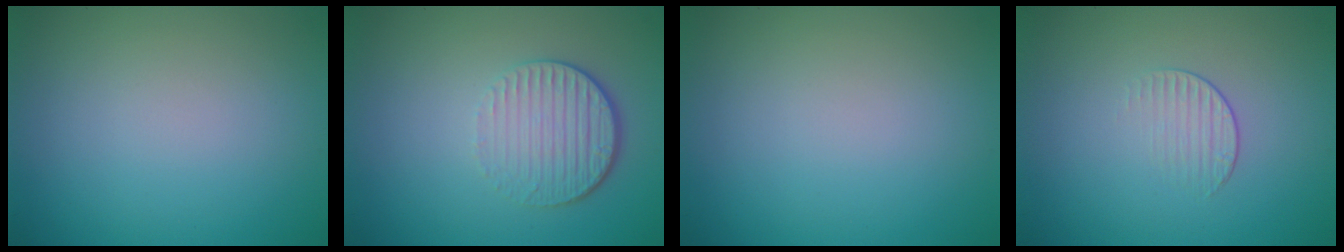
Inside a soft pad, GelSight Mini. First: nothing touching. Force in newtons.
{"total": 4.2, "press": 2.9, "slide": 3.1}
{"total": 0.0}
{"total": 1.2, "press": 0.4, "slide": 1.2}